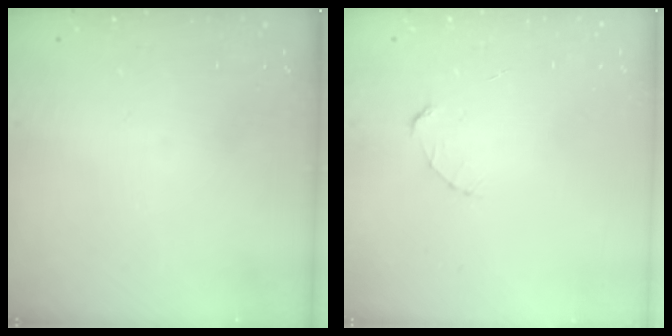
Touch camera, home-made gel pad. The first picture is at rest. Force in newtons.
{"total": 2.7, "press": 2.7, "slide": 0.3}